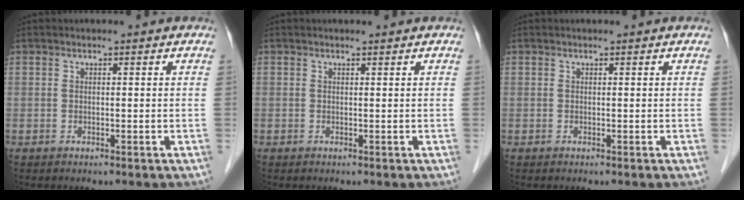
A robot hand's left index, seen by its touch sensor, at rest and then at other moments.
{"total": 0.0}
{"total": 0.0}